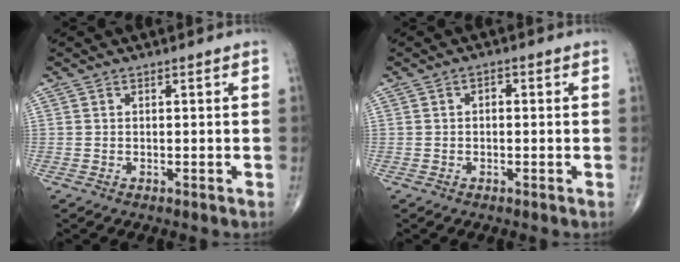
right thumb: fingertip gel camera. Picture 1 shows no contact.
{"total": 1.4, "force": [0.1, 0.8, 1.1], "torque": [-0.010, 0.005, -0.004]}